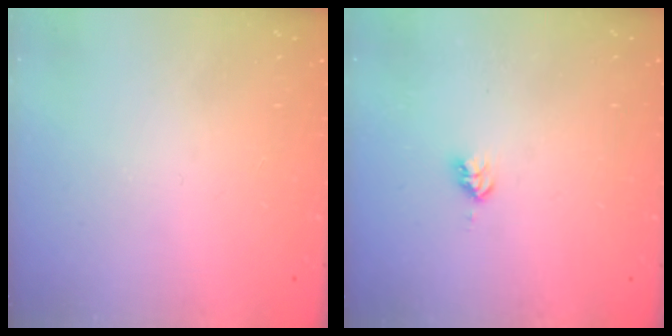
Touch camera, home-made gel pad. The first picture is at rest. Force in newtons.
{"total": 2.8, "press": 2.8, "slide": 0.2}